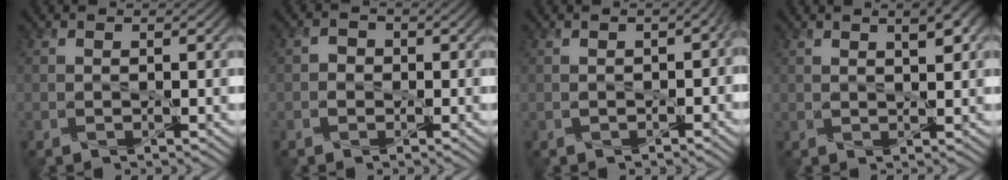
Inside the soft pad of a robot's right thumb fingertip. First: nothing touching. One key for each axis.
{"total": 1.3, "fx": -0.5, "fy": 1.2, "fz": 0.2, "tx": -0.002, "ty": 0.001, "tz": -0.010}
{"total": 1.3, "fx": -0.5, "fy": 0.9, "fz": 0.8, "tx": -0.016, "ty": -0.004, "tz": -0.007}
{"total": 2.8, "fx": 1.4, "fy": 0.9, "fz": 2.2, "tx": -0.039, "ty": 0.002, "tz": 0.029}